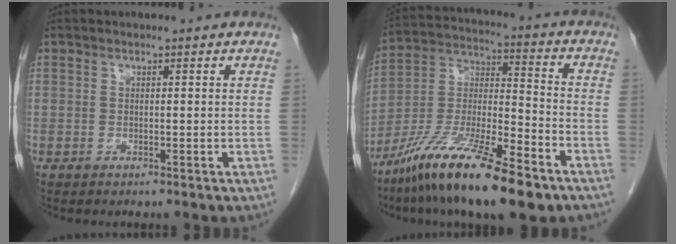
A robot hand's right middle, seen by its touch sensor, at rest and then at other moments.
{"total": 19.9, "force": [-13.2, 3.0, 14.6], "torque": [-0.278, -0.031, -0.235]}